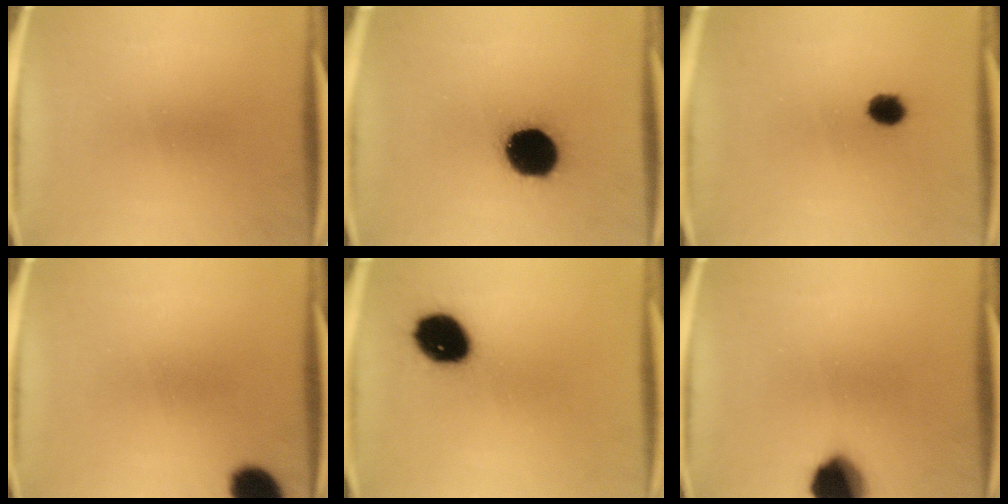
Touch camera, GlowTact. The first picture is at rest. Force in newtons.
{"total": 17.4}
{"total": 3.4}
{"total": 7.9}
{"total": 13.7}
{"total": 12.3}